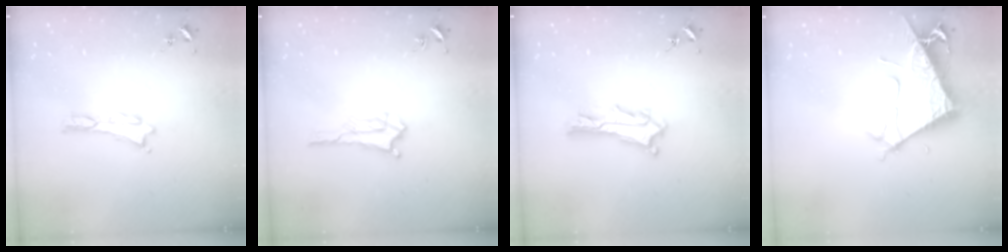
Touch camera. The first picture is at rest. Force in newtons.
{"total": 2.3, "press": 2.2, "slide": 0.2}
{"total": 4.4, "press": 4.4, "slide": 0.3}
{"total": 7.7, "press": 7.7, "slide": 0.8}